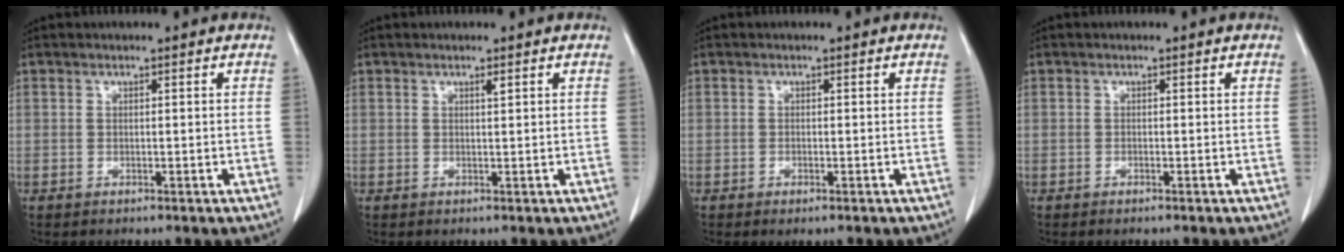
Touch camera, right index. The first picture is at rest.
{"total": 0.7, "force": [0.4, 0.0, 0.5], "torque": [-0.008, -0.002, 0.007]}
{"total": 0.7, "force": [-0.4, 0.2, 0.6], "torque": [-0.013, -0.003, -0.004]}
{"total": 0.0}